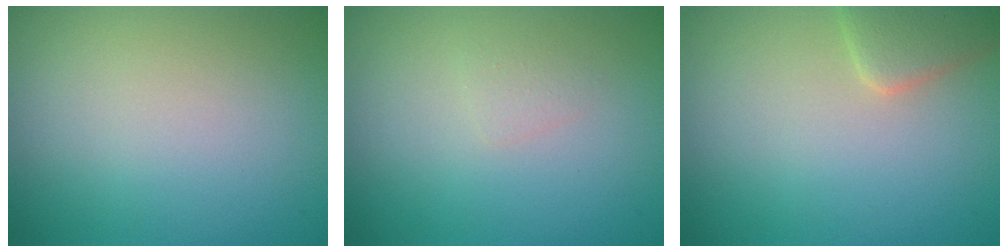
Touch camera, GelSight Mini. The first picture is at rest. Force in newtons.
{"total": 0.7, "press": 0.7, "slide": 0.0}
{"total": 3.0, "press": 3.0, "slide": 0.2}